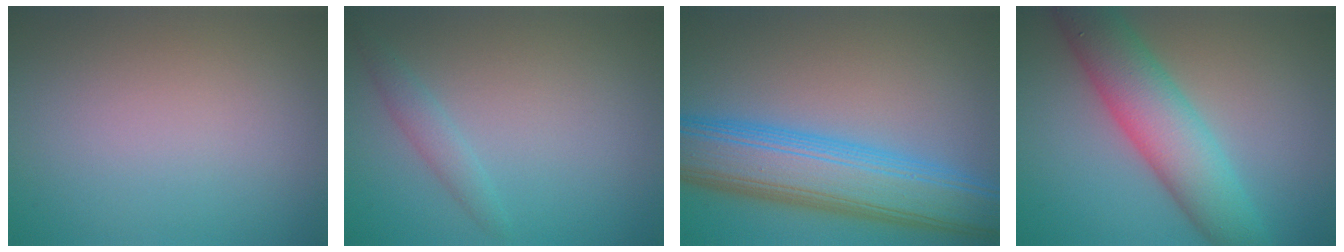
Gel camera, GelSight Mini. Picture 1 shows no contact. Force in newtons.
{"total": 1.5, "press": 1.5, "slide": 0.0}
{"total": 9.7, "press": 9.7, "slide": 0.1}
{"total": 7.5, "press": 7.5, "slide": 0.2}